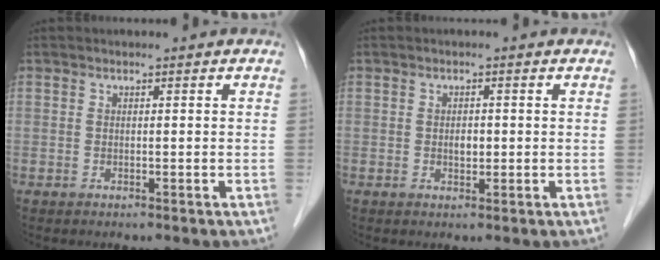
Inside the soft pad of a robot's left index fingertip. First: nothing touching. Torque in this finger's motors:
{"motor_torque": [0.14, 0.05, 0.02, 0.00]}